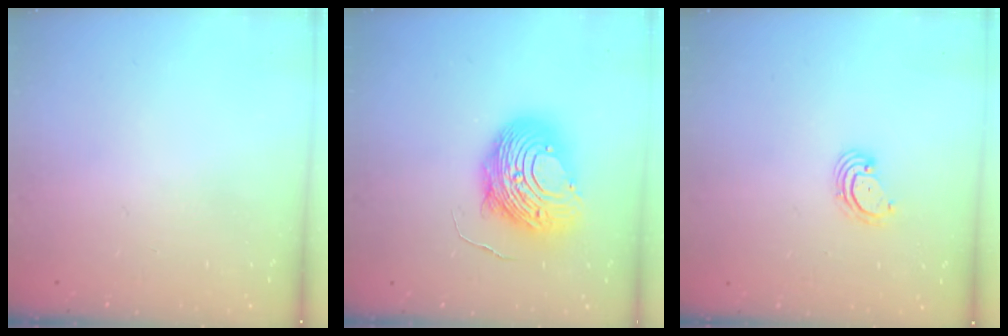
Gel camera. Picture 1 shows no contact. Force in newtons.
{"total": 13.6, "press": 13.5, "slide": 1.3}
{"total": 2.8, "press": 2.8, "slide": 0.2}